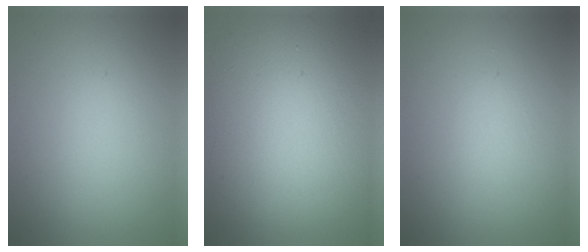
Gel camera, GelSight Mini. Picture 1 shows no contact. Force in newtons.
{"total": 14.1, "press": 14.1, "slide": 0.2}
{"total": 0.0}